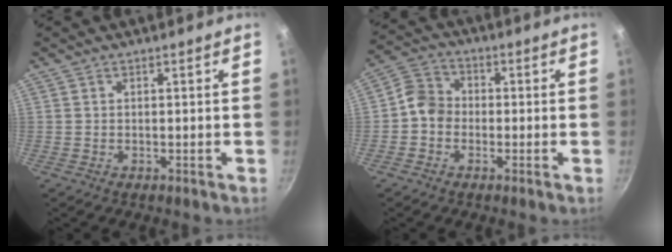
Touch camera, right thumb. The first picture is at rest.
{"total": 5.8, "force": [-1.3, 5.0, 2.7], "torque": [-0.023, 0.020, -0.044]}